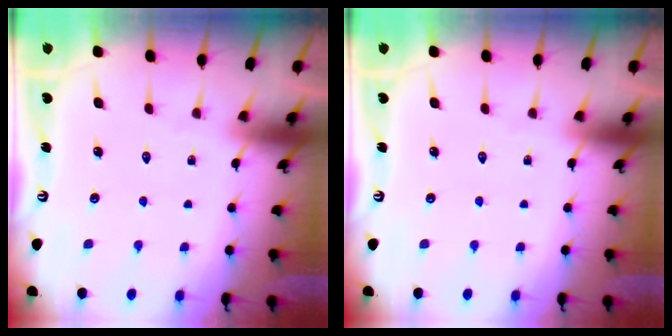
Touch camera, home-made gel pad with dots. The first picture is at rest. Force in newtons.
{"total": 0.0}